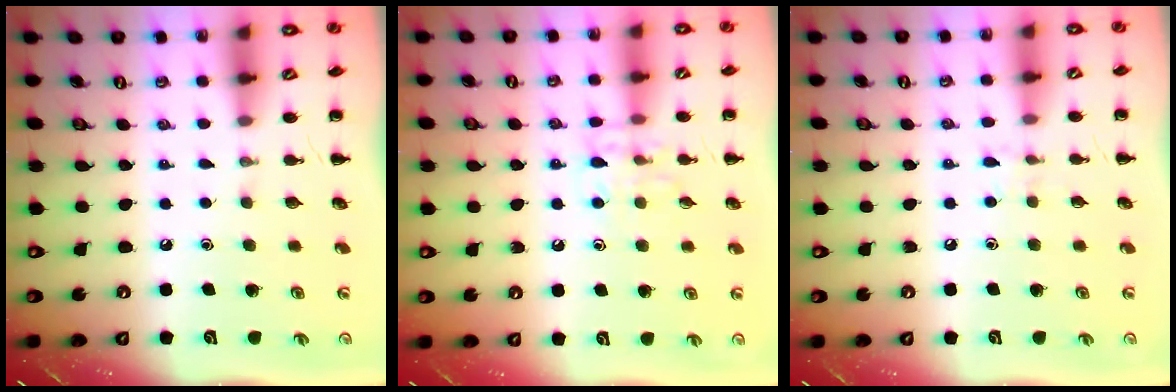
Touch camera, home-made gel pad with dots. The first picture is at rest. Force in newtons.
{"total": 8.0, "press": 7.9, "slide": 0.9}
{"total": 4.9, "press": 4.6, "slide": 1.6}